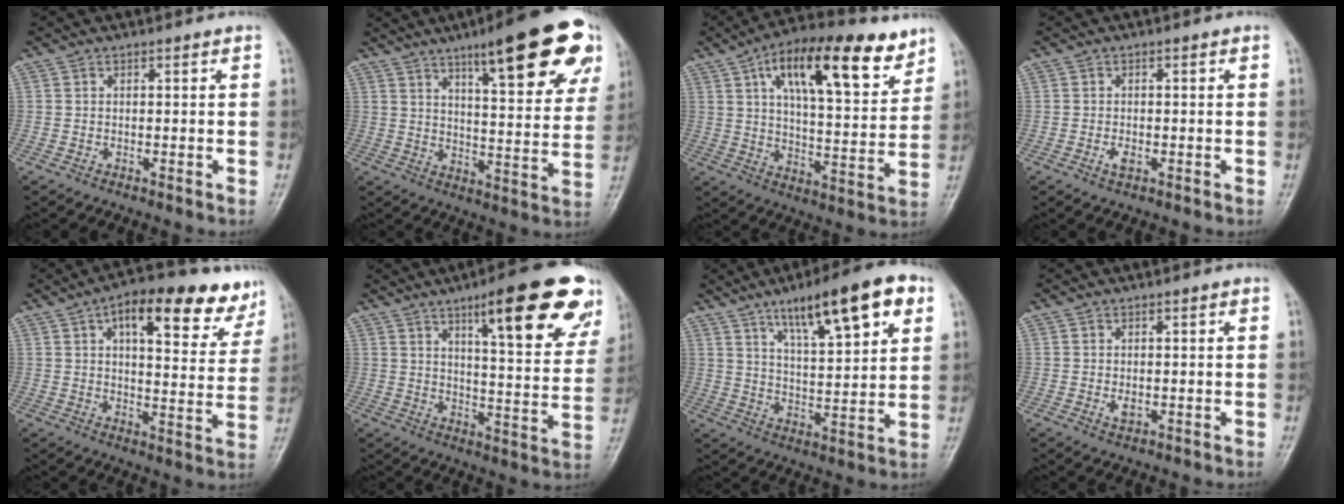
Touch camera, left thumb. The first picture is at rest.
{"total": 21.9, "force": [12.3, 5.4, 17.3], "torque": [-0.206, -0.034, 0.174]}
{"total": 20.3, "force": [10.8, 7.8, 15.4], "torque": [-0.206, -0.029, 0.171]}
{"total": 1.7, "force": [-0.6, 1.0, 1.3], "torque": [-0.024, 0.000, -0.013]}
{"total": 17.9, "force": [10.4, 7.3, 12.6], "torque": [-0.130, -0.023, 0.138]}
{"total": 21.4, "force": [12.0, 5.0, 17.0], "torque": [-0.192, -0.040, 0.167]}
{"total": 17.1, "force": [9.0, 4.5, 13.8], "torque": [-0.192, -0.027, 0.142]}
{"total": 1.9, "force": [-0.1, 1.1, 1.5], "torque": [-0.021, -0.005, 0.000]}